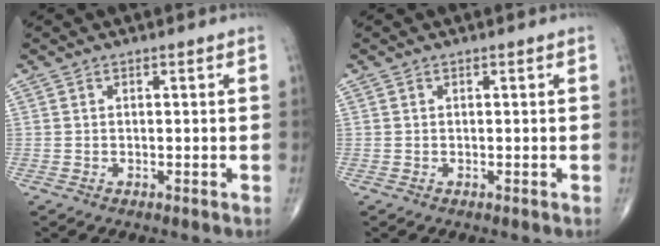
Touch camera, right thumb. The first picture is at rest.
{"total": 0.0}